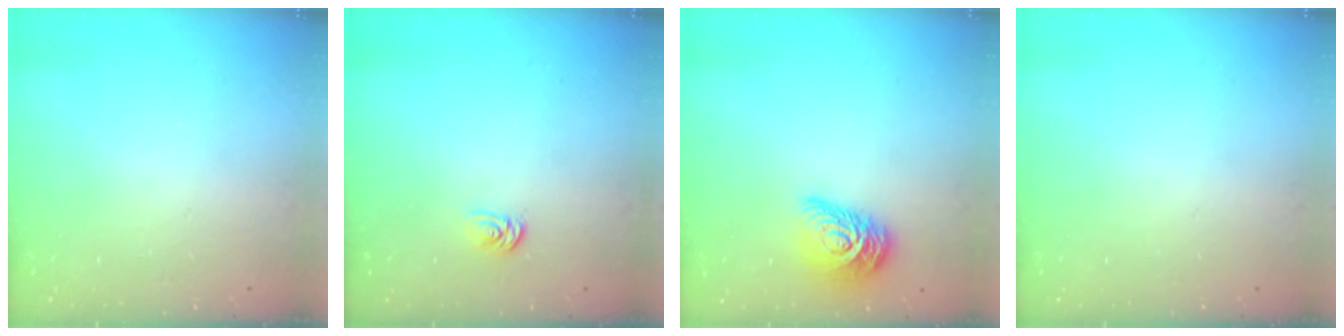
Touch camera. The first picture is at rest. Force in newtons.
{"total": 2.1, "press": 2.1, "slide": 0.2}
{"total": 12.4, "press": 12.4, "slide": 0.8}
{"total": 0.0}